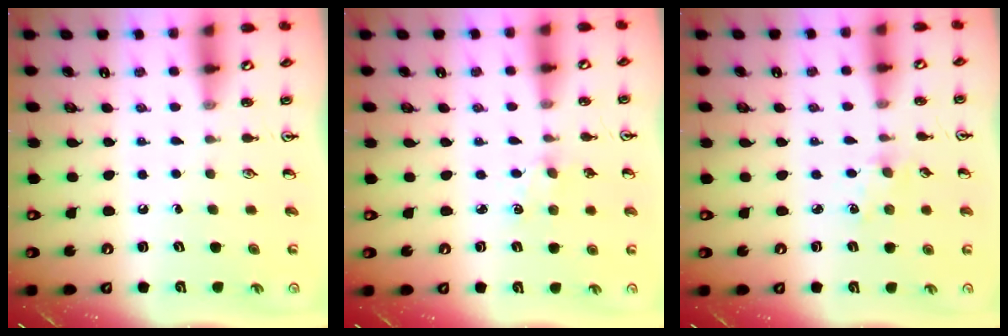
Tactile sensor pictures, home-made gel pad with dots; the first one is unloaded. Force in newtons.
{"total": 1.3, "press": 1.3, "slide": 0.2}
{"total": 2.6, "press": 2.6, "slide": 0.4}